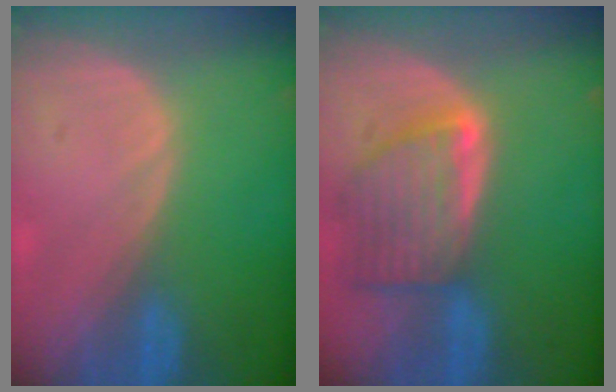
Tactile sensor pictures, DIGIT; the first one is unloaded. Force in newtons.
{"total": 7.9, "press": 7.2, "slide": 3.3}